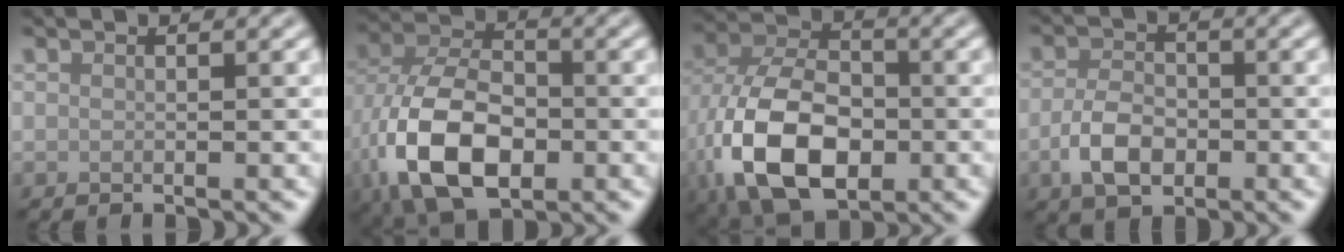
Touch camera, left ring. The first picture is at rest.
{"total": 11.4, "force": [-3.5, 6.8, 8.4], "torque": [-0.184, -0.013, -0.076]}
{"total": 12.5, "force": [-3.8, 7.6, 9.2], "torque": [-0.201, -0.017, -0.078]}
{"total": 4.1, "force": [-1.3, 2.6, 2.8], "torque": [-0.061, -0.002, -0.030]}